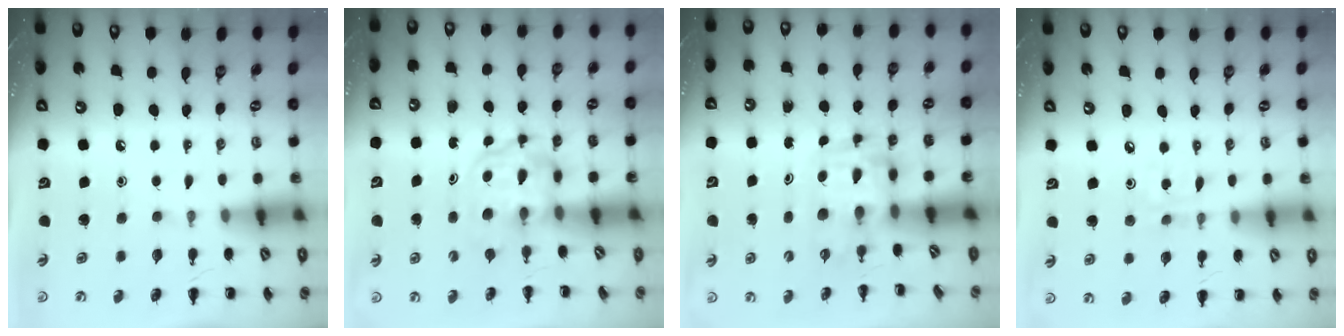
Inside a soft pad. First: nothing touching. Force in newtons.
{"total": 3.8, "press": 3.8, "slide": 0.2}
{"total": 3.4, "press": 3.4, "slide": 0.6}
{"total": 2.8, "press": 2.7, "slide": 0.9}